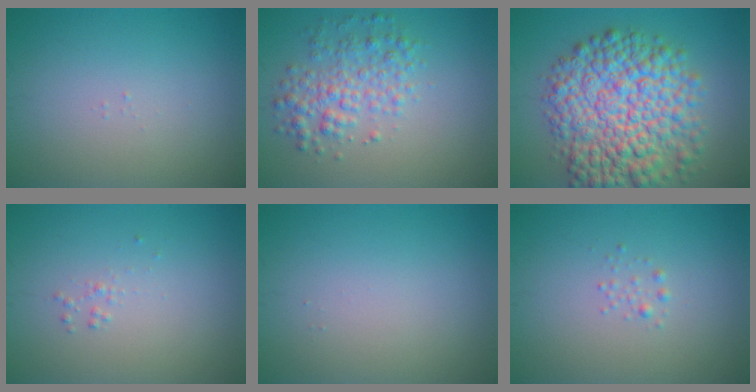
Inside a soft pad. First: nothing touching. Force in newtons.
{"total": 3.8, "press": 3.8, "slide": 0.1}
{"total": 11.4, "press": 11.4, "slide": 0.3}
{"total": 0.5, "press": 0.5, "slide": 0.0}
{"total": 0.0}
{"total": 0.7, "press": 0.7, "slide": 0.0}